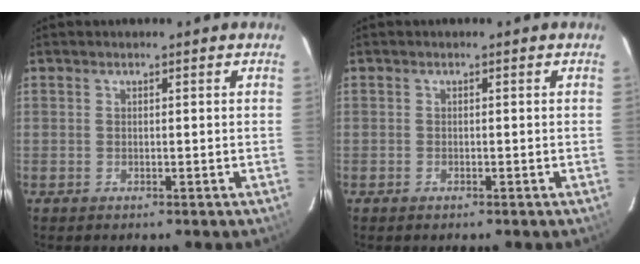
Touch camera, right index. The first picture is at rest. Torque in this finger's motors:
{"motor_torque": [0.26, -0.24, -0.01, -0.02]}